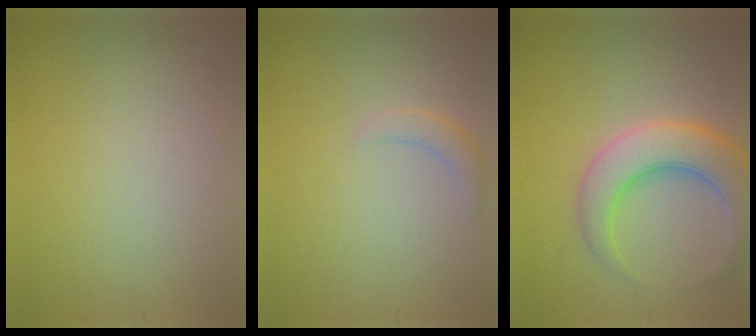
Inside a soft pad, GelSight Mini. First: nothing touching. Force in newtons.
{"total": 1.7, "press": 1.7, "slide": 0.1}
{"total": 7.4, "press": 7.4, "slide": 0.3}